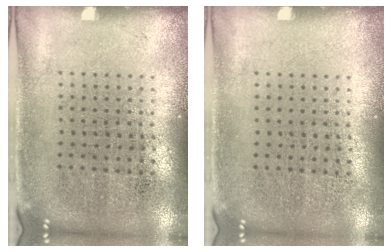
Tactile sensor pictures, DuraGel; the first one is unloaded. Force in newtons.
{"total": 0.0}